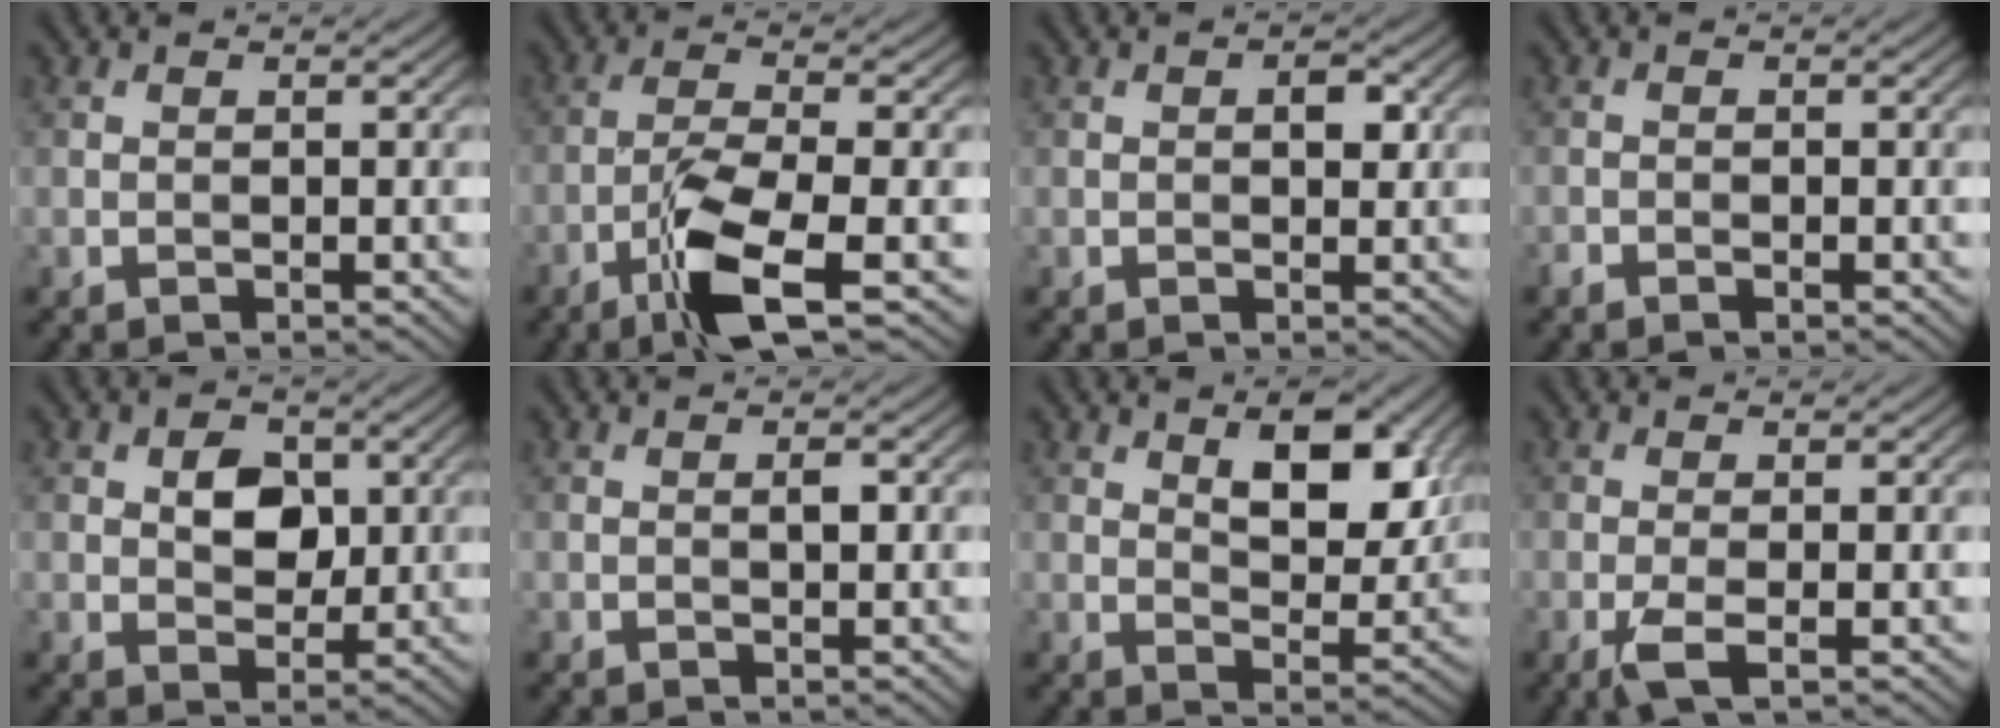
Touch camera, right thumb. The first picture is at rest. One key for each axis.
{"total": 8.2, "fx": -4.0, "fy": 1.6, "fz": 6.9, "tx": -0.136, "ty": 0.003, "tz": -0.088}
{"total": 1.9, "fx": 0.3, "fy": 1.1, "fz": 1.6, "tx": -0.020, "ty": -0.001, "tz": 0.003}
{"total": 0.8, "fx": -0.6, "fy": 0.2, "fz": 0.4, "tx": -0.009, "ty": -0.001, "tz": -0.013}
{"total": 4.8, "fx": 1.0, "fy": 3.4, "fz": 3.2, "tx": -0.054, "ty": -0.002, "tz": 0.009}
{"total": 0.9, "fx": 0.2, "fy": 0.3, "fz": 0.9, "tx": -0.015, "ty": -0.001, "tz": 0.001}
{"total": 9.3, "fx": 3.7, "fy": 4.6, "fz": 7.1, "tx": -0.110, "ty": -0.007, "tz": 0.064}
{"total": 2.8, "fx": -1.0, "fy": 0.4, "fz": 2.6, "tx": -0.060, "ty": 0.001, "tz": -0.025}